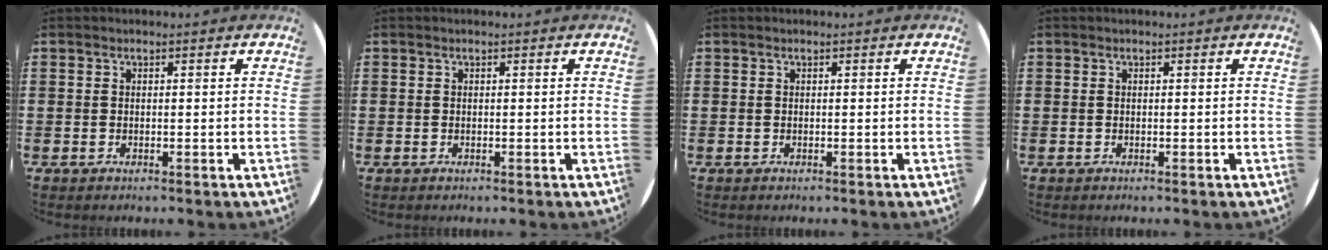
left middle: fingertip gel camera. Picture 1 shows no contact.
{"total": 0.0}
{"total": 0.0}
{"total": 0.0}